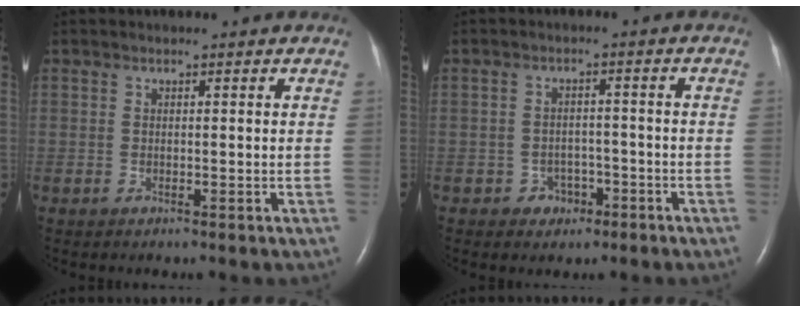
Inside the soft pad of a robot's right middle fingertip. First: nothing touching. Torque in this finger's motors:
{"motor_torque": [-0.21, 0.02, 0.00, 0.00]}